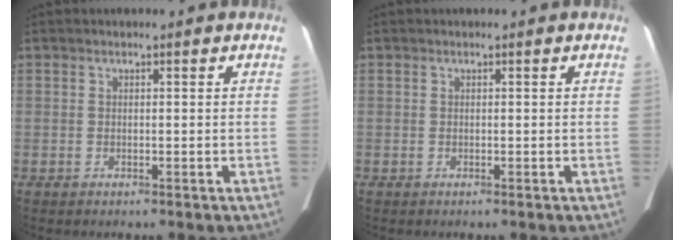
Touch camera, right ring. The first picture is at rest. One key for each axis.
{"total": 0.0}